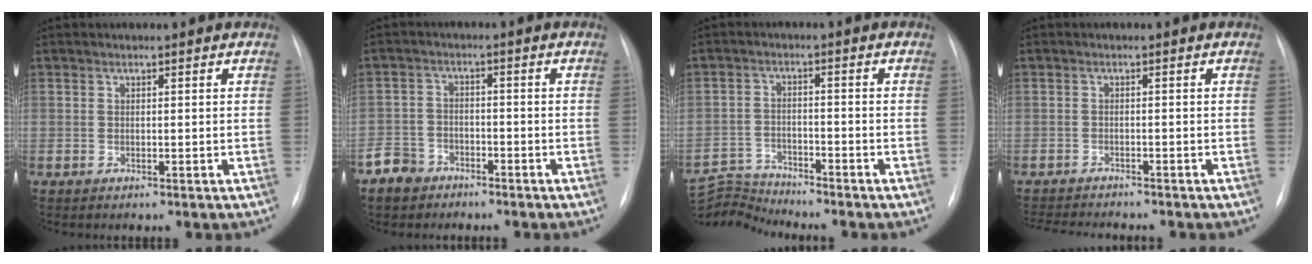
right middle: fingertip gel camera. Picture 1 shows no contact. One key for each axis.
{"total": 4.6, "fx": -3.5, "fy": 3.0, "fz": 0.2, "tx": -0.004, "ty": 0.006, "tz": -0.067}
{"total": 6.5, "fx": -6.3, "fy": -1.2, "fz": -1.1, "tx": 0.010, "ty": -0.002, "tz": -0.117}
{"total": 7.1, "fx": -6.7, "fy": 0.6, "fz": 2.3, "tx": -0.033, "ty": -0.009, "tz": -0.103}